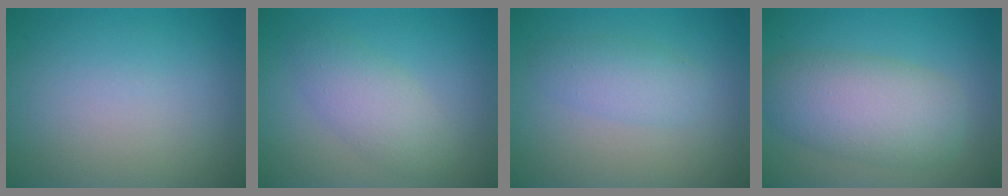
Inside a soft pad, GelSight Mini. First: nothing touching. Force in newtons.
{"total": 3.1, "press": 3.1, "slide": 0.1}
{"total": 2.4, "press": 2.4, "slide": 0.0}
{"total": 6.4, "press": 6.4, "slide": 0.2}